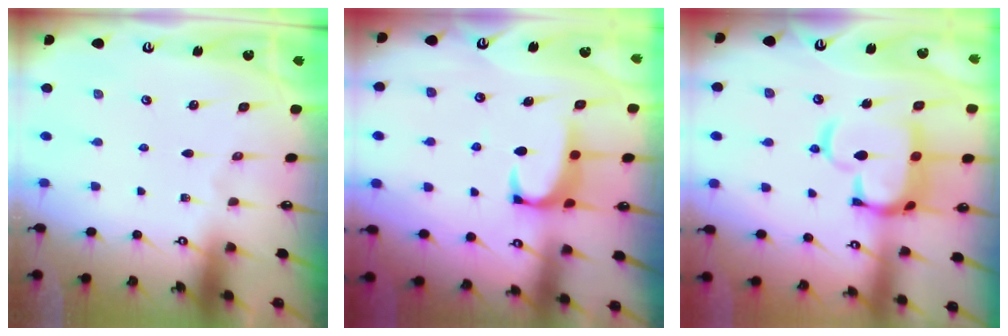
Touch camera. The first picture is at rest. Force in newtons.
{"total": 2.0, "press": 1.9, "slide": 0.7}
{"total": 13.3, "press": 13.2, "slide": 1.7}